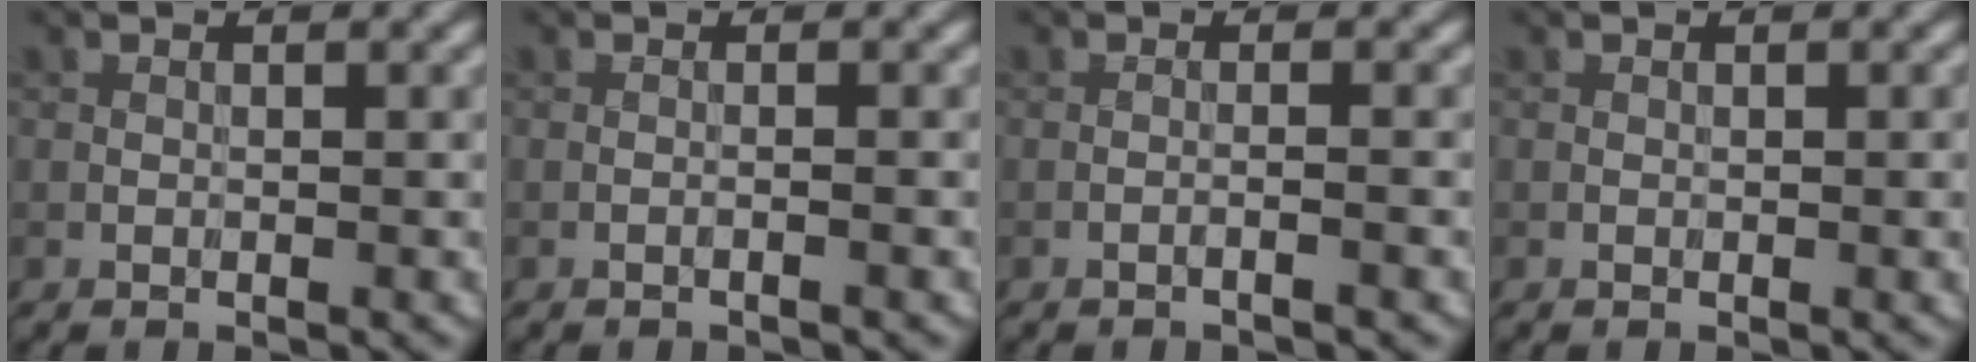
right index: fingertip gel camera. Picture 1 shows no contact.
{"total": 0.8, "force": [-0.3, 0.2, 0.8], "torque": [-0.009, -0.001, -0.014]}
{"total": 1.2, "force": [-0.5, 0.2, 1.0], "torque": [-0.011, 0.005, -0.018]}
{"total": 0.7, "force": [0.0, 0.1, 0.6], "torque": [-0.007, 0.000, 0.002]}